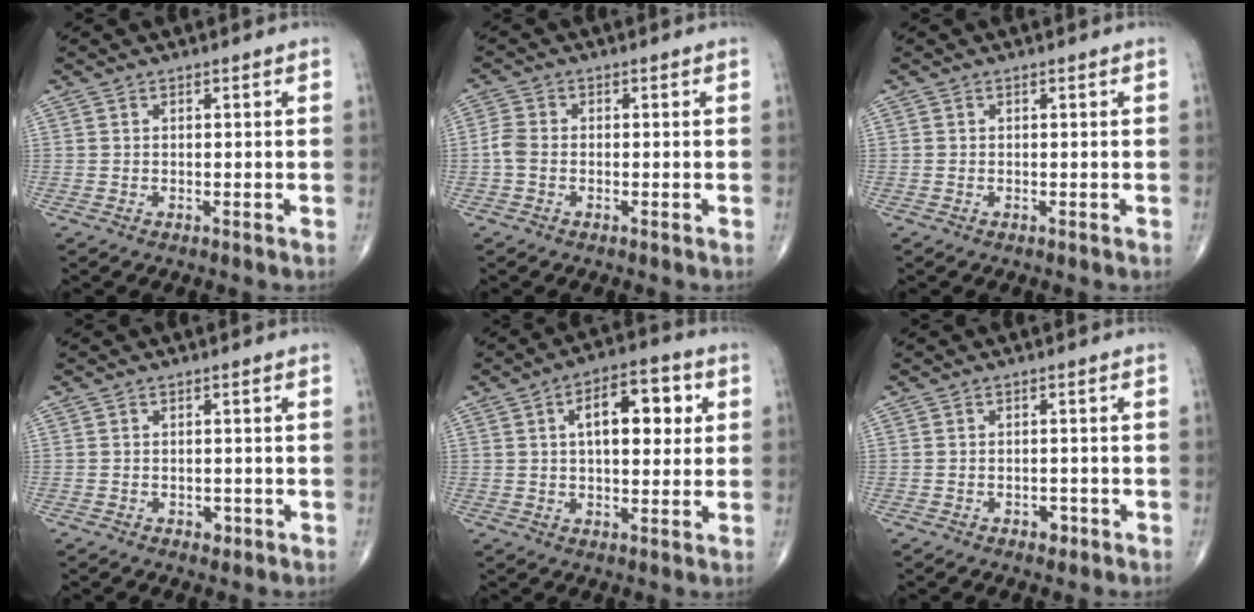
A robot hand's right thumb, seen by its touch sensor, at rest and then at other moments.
{"total": 2.8, "force": [-0.7, 2.0, 1.9], "torque": [-0.043, 0.006, -0.022]}
{"total": 0.0}
{"total": 1.4, "force": [-0.6, 1.0, 0.8], "torque": [-0.007, 0.001, -0.007]}
{"total": 11.9, "force": [2.9, 5.8, 9.9], "torque": [-0.121, 0.011, 0.040]}
{"total": 1.8, "force": [-1.0, 1.1, 1.0], "torque": [-0.008, 0.004, -0.013]}